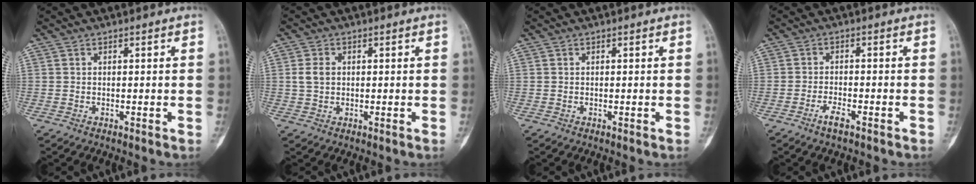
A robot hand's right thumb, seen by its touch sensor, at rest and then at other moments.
{"total": 3.2, "force": [0.4, 2.4, 2.0], "torque": [-0.034, 0.004, 0.006]}
{"total": 0.0}
{"total": 2.9, "force": [-2.0, 1.0, 1.9], "torque": [-0.035, 0.011, -0.040]}